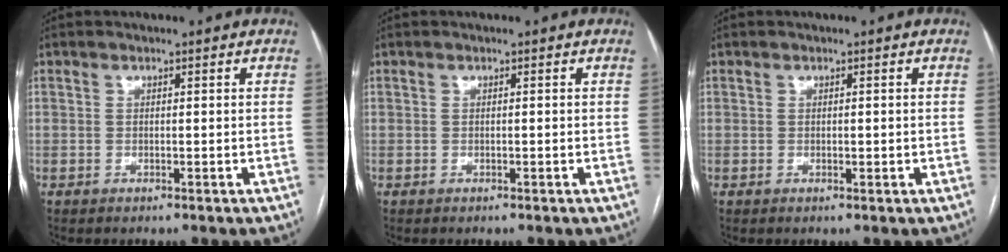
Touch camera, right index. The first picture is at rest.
{"total": 0.0}
{"total": 0.8, "force": [0.1, 0.4, 0.7], "torque": [-0.014, -0.003, 0.003]}